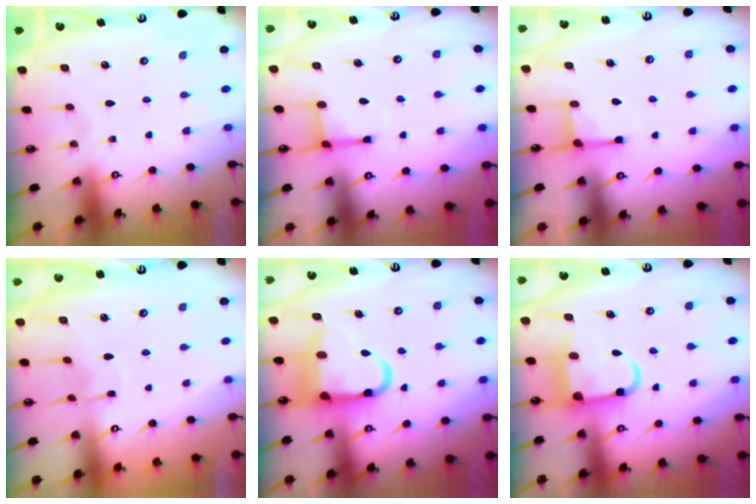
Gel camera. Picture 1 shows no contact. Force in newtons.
{"total": 3.1, "press": 3.0, "slide": 0.8}
{"total": 2.8, "press": 2.8, "slide": 0.6}
{"total": 5.6, "press": 5.6, "slide": 0.3}
{"total": 10.9, "press": 10.7, "slide": 2.0}
{"total": 7.7, "press": 7.5, "slide": 1.3}